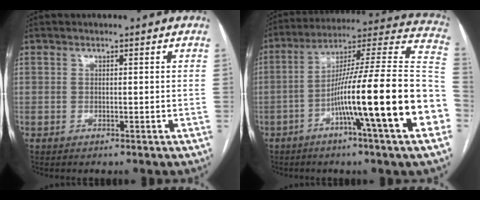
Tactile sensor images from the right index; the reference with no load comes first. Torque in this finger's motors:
{"motor_torque": [2.14, 0.00, 1.05, 0.21]}